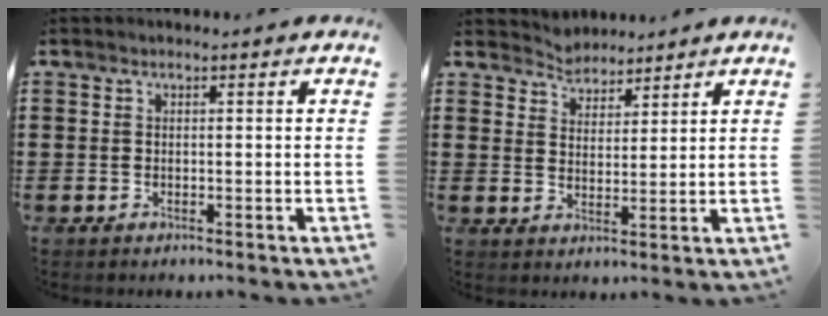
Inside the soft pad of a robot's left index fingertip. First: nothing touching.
{"total": 3.6, "force": [3.3, 1.1, -0.9], "torque": [0.000, -0.009, 0.060]}